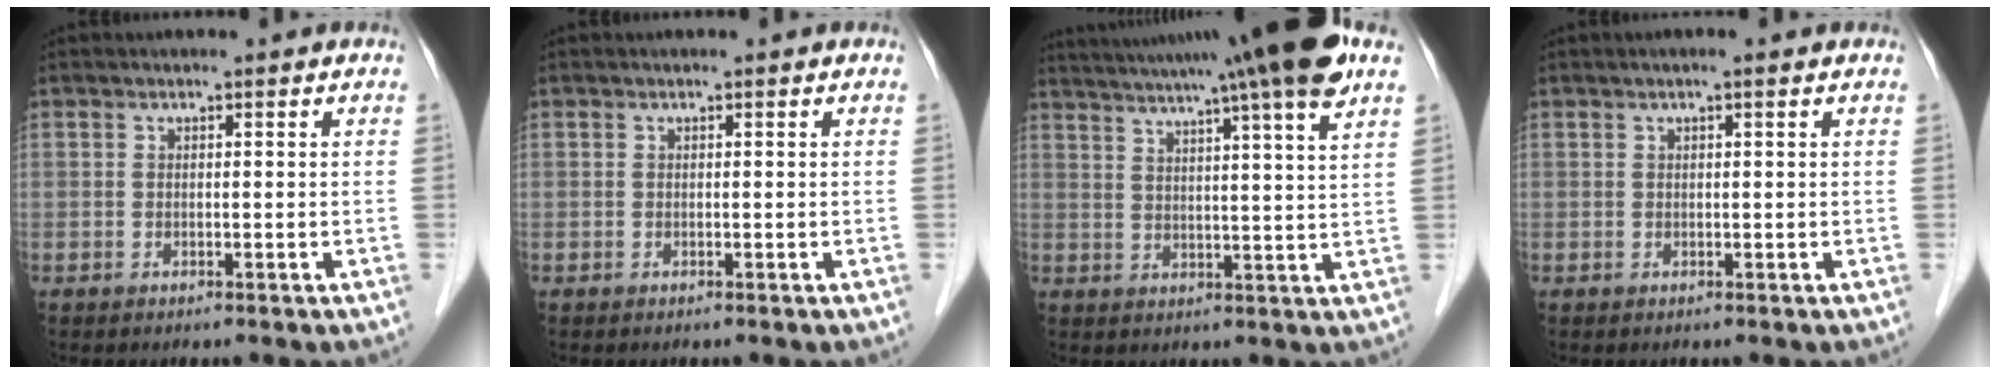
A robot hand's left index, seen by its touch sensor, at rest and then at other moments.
{"total": 0.0}
{"total": 18.7, "force": [14.8, -1.3, 11.4], "torque": [-0.188, 0.010, 0.196]}
{"total": 0.9, "force": [0.5, -0.1, 0.7], "torque": [-0.015, 0.003, 0.007]}